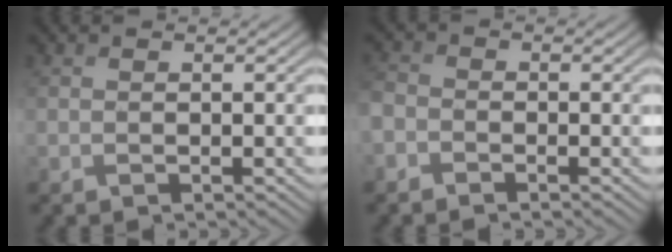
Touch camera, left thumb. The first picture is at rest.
{"total": 2.4, "force": [-1.7, 1.5, 0.8], "torque": [-0.024, -0.001, -0.049]}